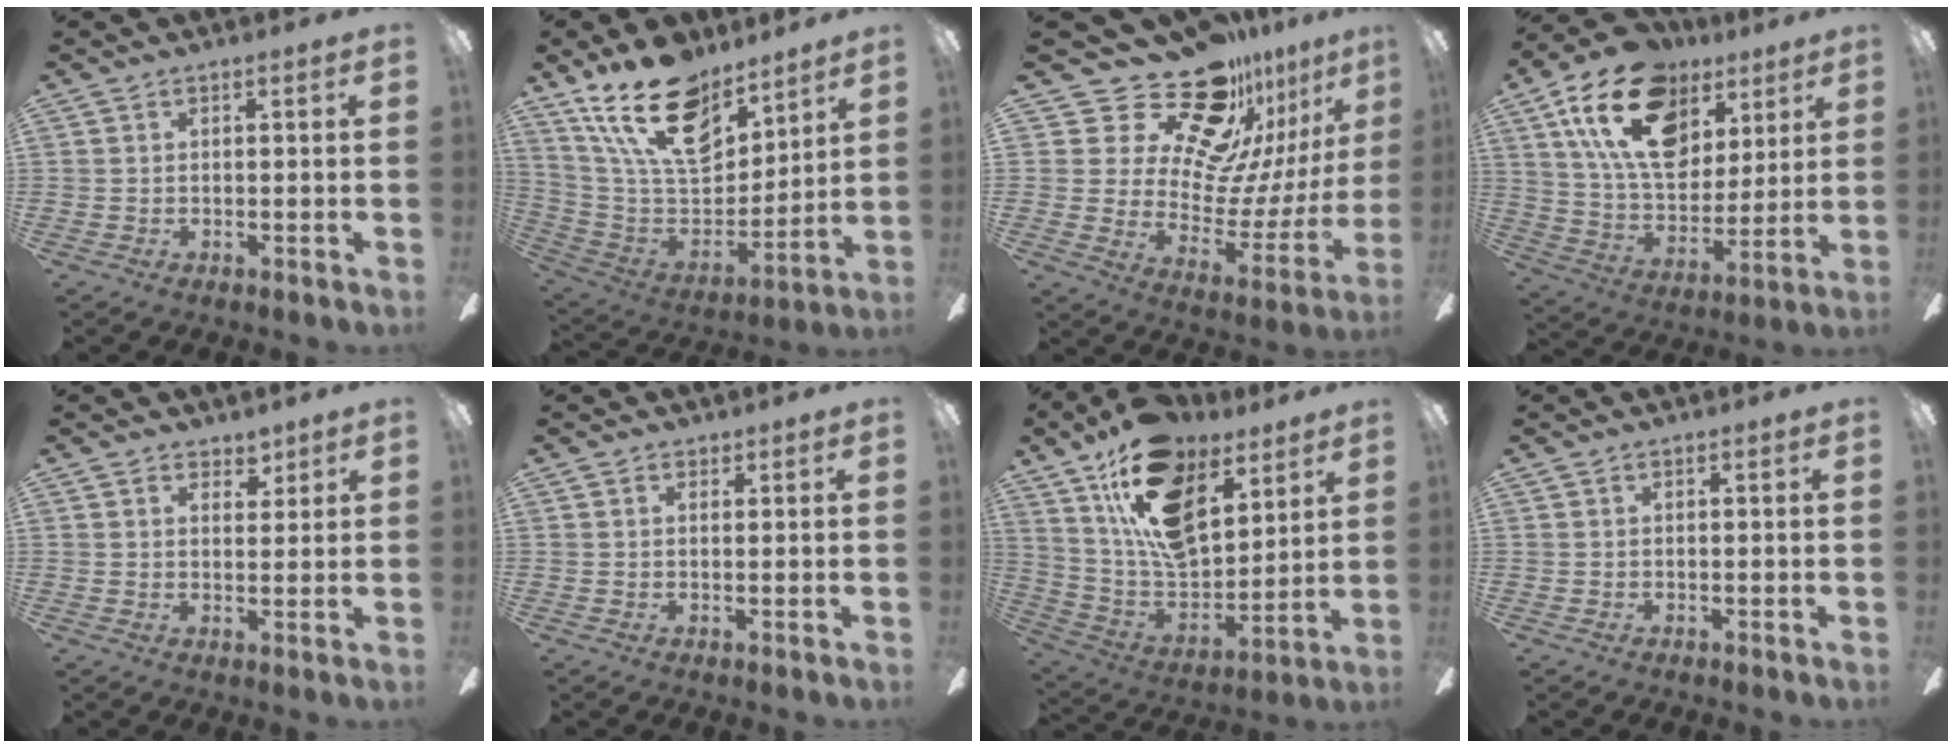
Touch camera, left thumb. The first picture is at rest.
{"total": 22.6, "force": [14.7, 11.6, 12.6], "torque": [-0.231, -0.083, 0.266]}
{"total": 22.9, "force": [18.6, 10.0, 9.1], "torque": [-0.151, -0.139, 0.341]}
{"total": 22.6, "force": [10.9, 14.2, 13.8], "torque": [-0.241, -0.034, 0.196]}
{"total": 3.4, "force": [2.6, 2.0, 0.8], "torque": [0.000, -0.012, 0.043]}
{"total": 0.8, "force": [0.6, 0.4, 0.4], "torque": [0.000, -0.003, 0.009]}
{"total": 20.2, "force": [11.8, 11.3, 11.9], "torque": [-0.232, -0.060, 0.213]}
{"total": 0.0}